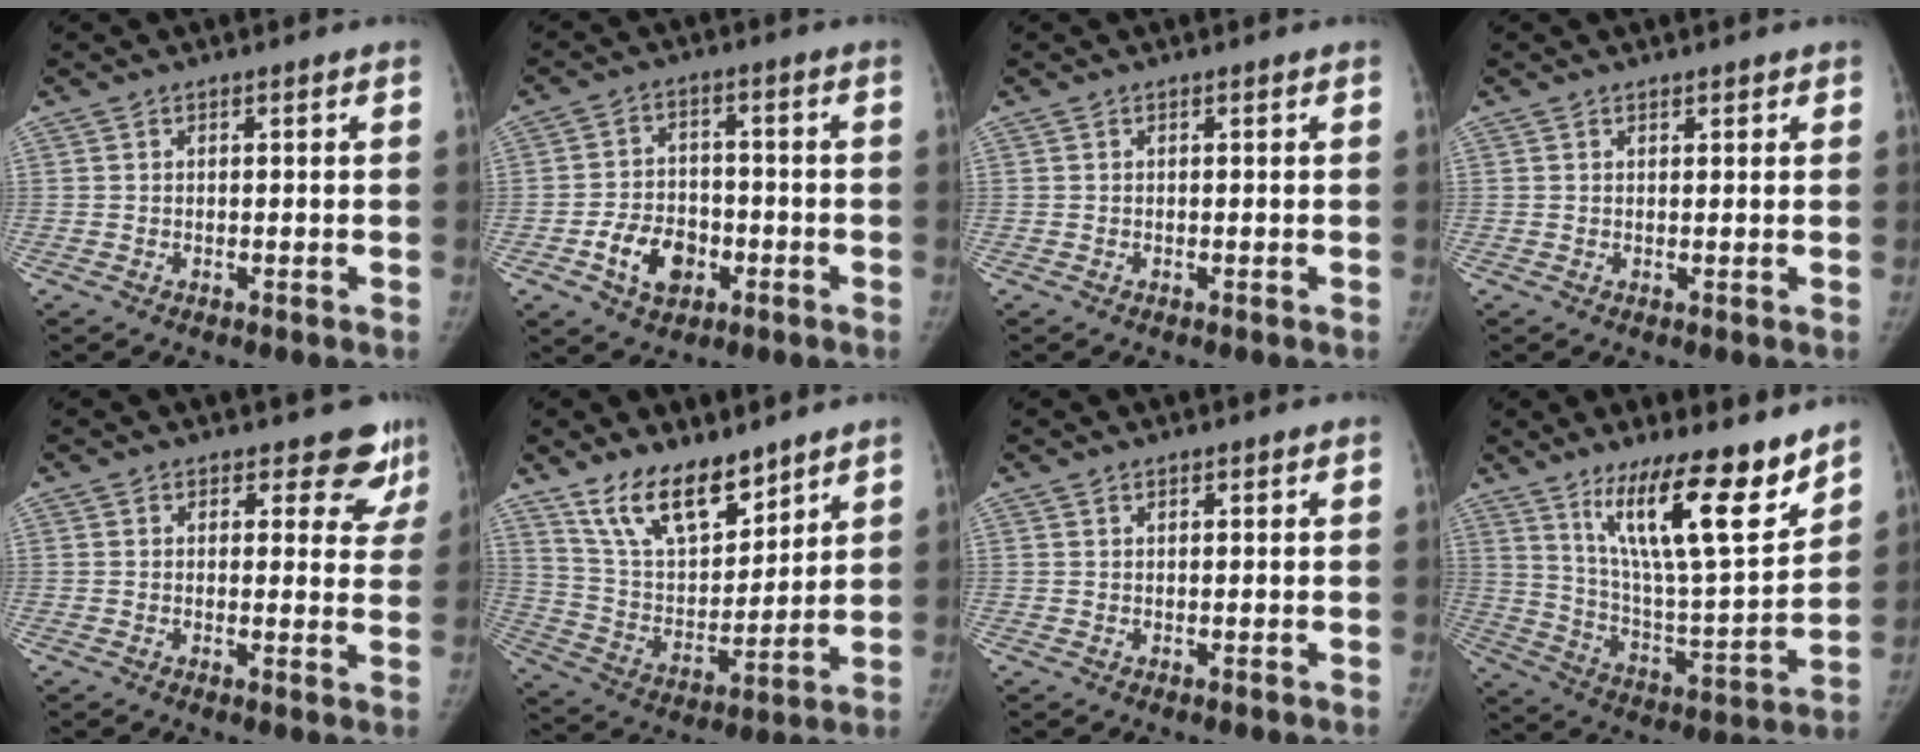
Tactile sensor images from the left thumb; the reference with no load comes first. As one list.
[{"total": 9.0, "force": [-3.5, 6.5, 5.1], "torque": [-0.063, 0.020, -0.057]}, {"total": 0.0}, {"total": 1.0, "force": [0.8, 0.5, 0.3], "torque": [0.003, -0.004, 0.009]}, {"total": 7.4, "force": [6.2, 3.5, 1.7], "torque": [0.029, -0.034, 0.049]}, {"total": 15.3, "force": [11.5, 6.6, 7.7], "torque": [-0.099, -0.069, 0.223]}, {"total": 0.7, "force": [0.6, 0.2, 0.2], "torque": [-0.004, -0.004, 0.010]}, {"total": 20.3, "force": [13.5, 4.3, 14.6], "torque": [-0.210, -0.087, 0.234]}]